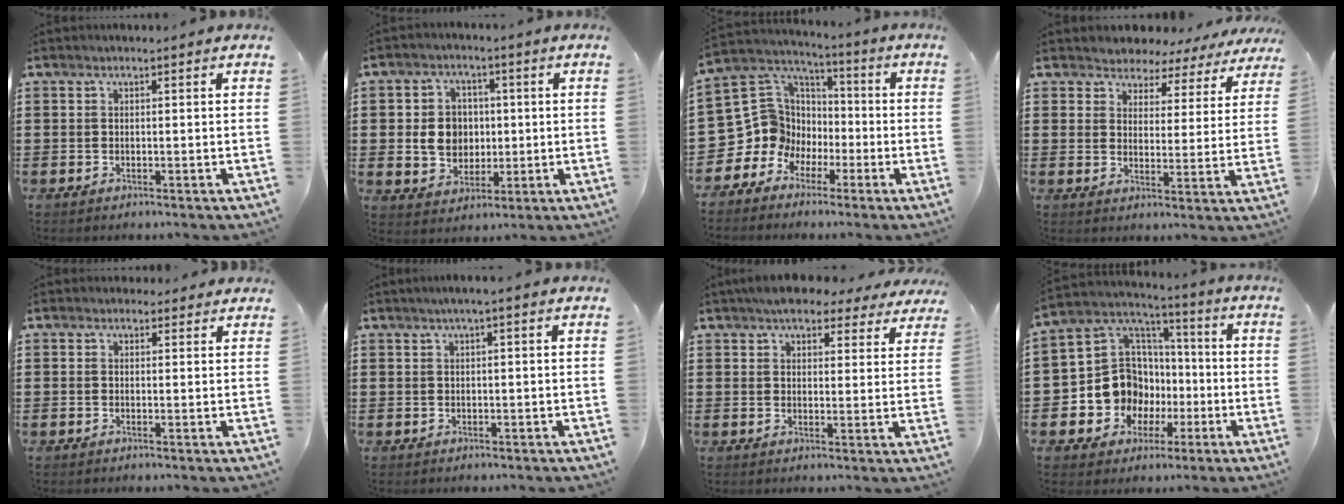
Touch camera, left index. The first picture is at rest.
{"total": 6.6, "force": [0.1, 5.7, 3.3], "torque": [-0.070, 0.015, 0.001]}
{"total": 9.2, "force": [-2.2, 8.9, 0.8], "torque": [-0.085, -0.024, -0.042]}
{"total": 3.8, "force": [3.6, 1.3, -0.1], "torque": [-0.024, -0.022, 0.058]}
{"total": 1.4, "force": [1.0, 0.9, 0.2], "torque": [-0.008, 0.007, 0.018]}
{"total": 1.2, "force": [0.2, -0.1, 1.2], "torque": [-0.020, -0.003, 0.004]}
{"total": 6.0, "force": [5.0, 2.2, 2.3], "torque": [-0.055, -0.005, 0.094]}
{"total": 11.9, "force": [-2.7, 10.9, 4.1], "torque": [-0.120, 0.007, -0.043]}